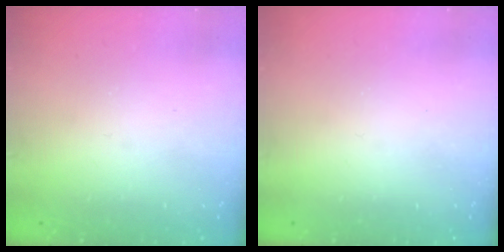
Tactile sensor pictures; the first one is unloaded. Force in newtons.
{"total": 0.0}